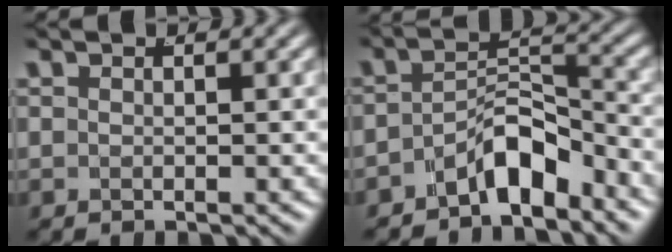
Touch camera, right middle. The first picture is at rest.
{"total": 4.9, "force": [-3.9, 1.6, 2.6], "torque": [-0.025, -0.004, -0.062]}